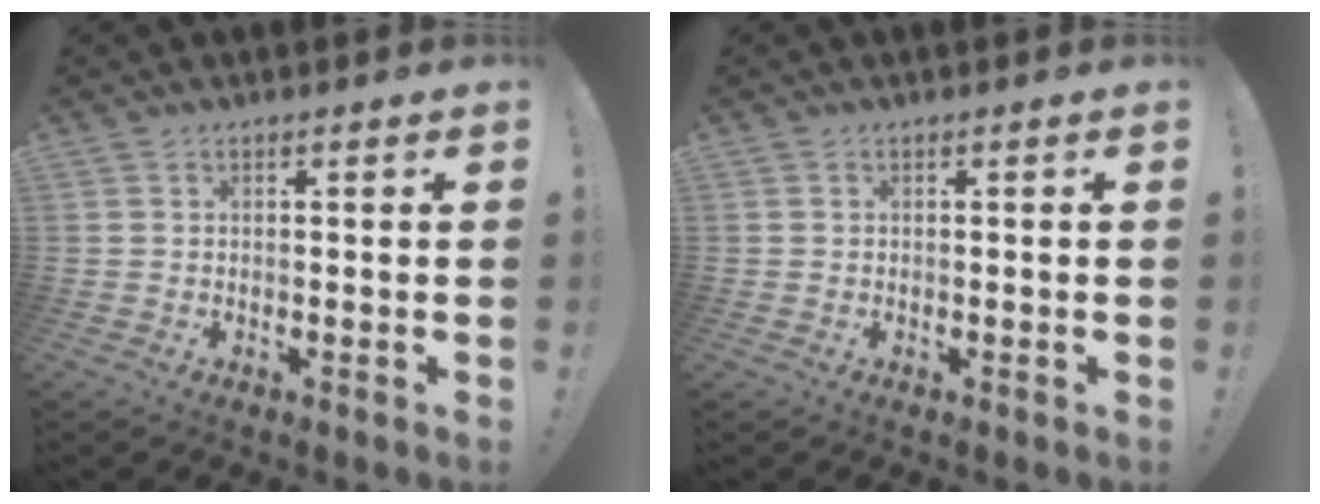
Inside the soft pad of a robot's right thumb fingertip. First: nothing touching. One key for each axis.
{"total": 0.0}